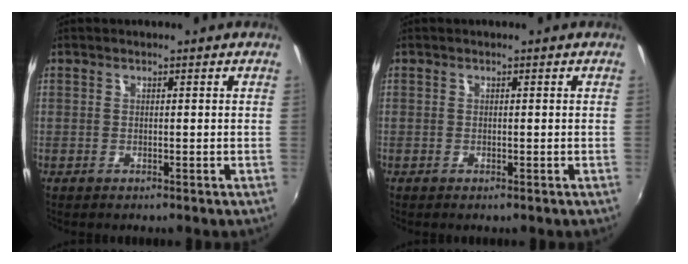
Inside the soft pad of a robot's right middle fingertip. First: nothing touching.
{"total": 0.0}